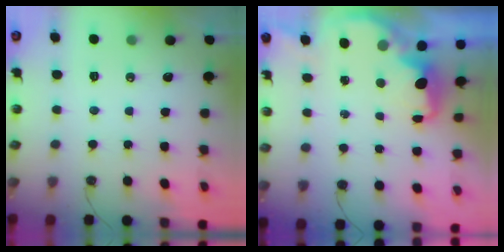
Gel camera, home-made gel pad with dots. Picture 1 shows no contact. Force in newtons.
{"total": 2.3, "press": 2.1, "slide": 0.9}